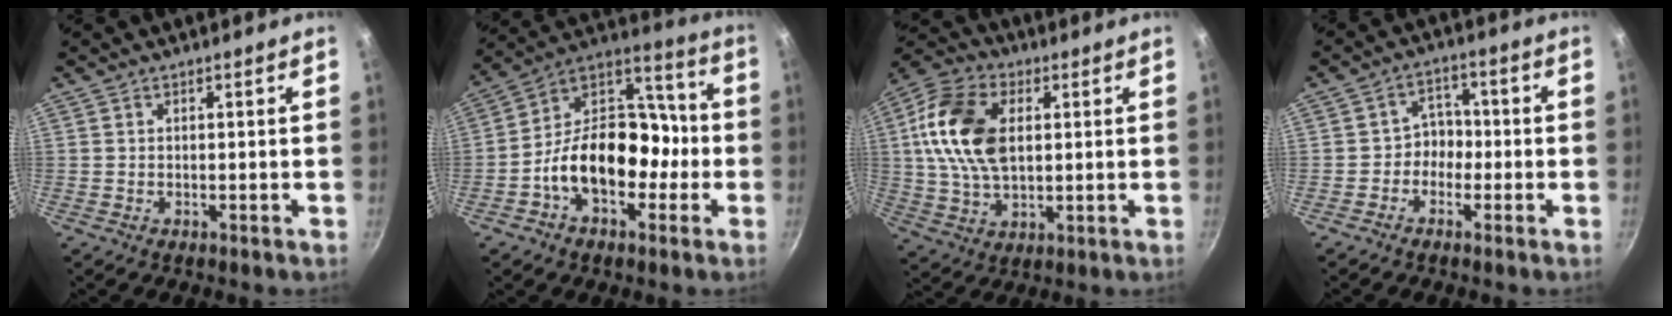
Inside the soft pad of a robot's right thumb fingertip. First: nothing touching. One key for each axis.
{"total": 19.0, "fx": -4.7, "fy": 12.8, "fz": 13.2, "tx": -0.157, "ty": 0.070, "tz": -0.091}
{"total": 16.3, "fx": 2.8, "fy": 10.3, "fz": 12.3, "tx": -0.214, "ty": 0.005, "tz": 0.043}
{"total": 4.5, "fx": -1.5, "fy": 3.8, "fz": 1.8, "tx": 0.013, "ty": 0.023, "tz": -0.032}